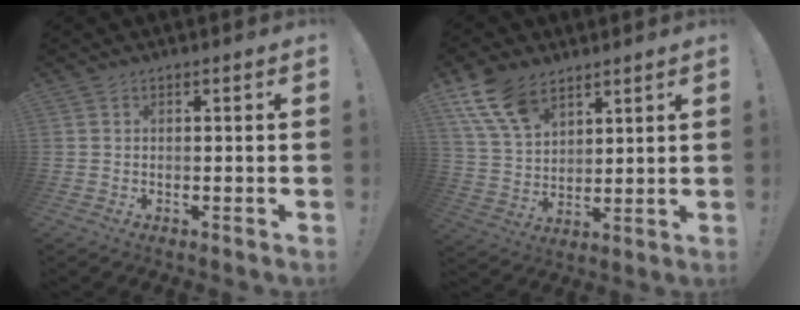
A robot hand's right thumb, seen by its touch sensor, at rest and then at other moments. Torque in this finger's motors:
{"motor_torque": [0.33, 0.51, 0.43, -0.09, 0.31]}